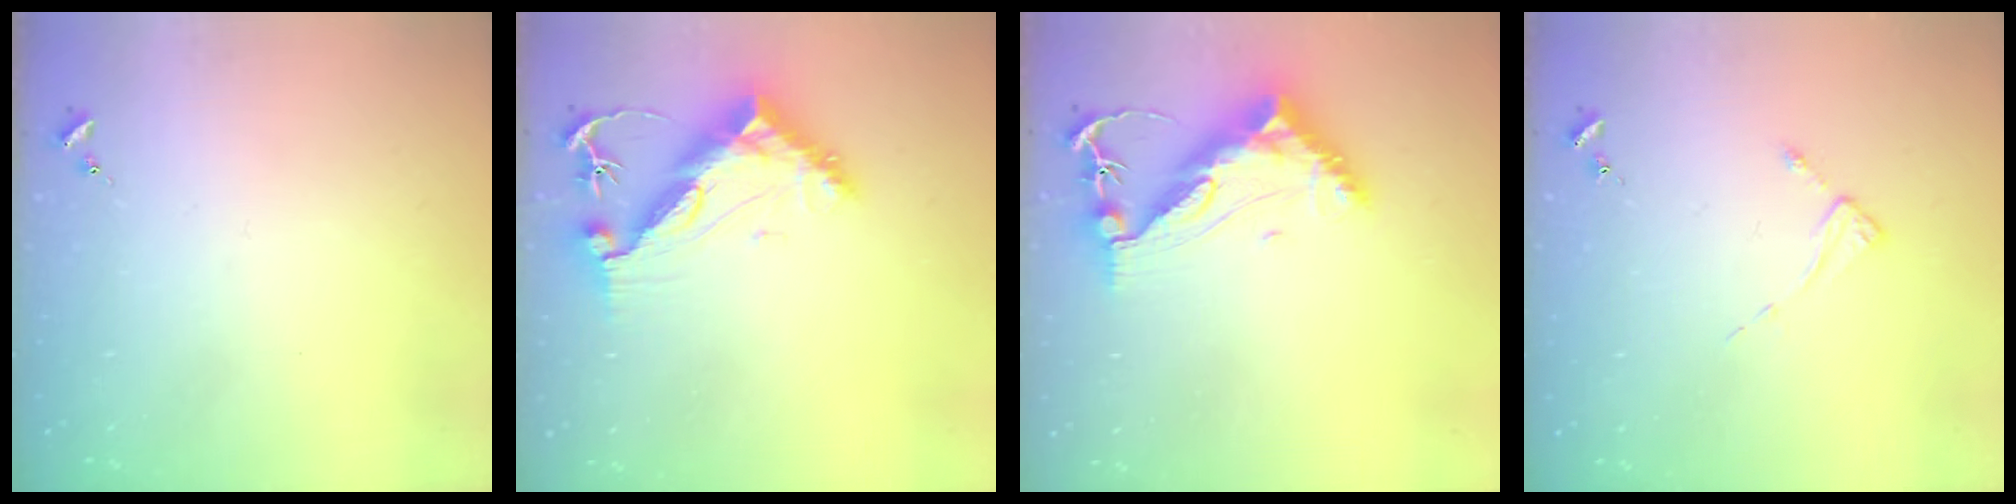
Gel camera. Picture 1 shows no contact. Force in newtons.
{"total": 12.2, "press": 12.1, "slide": 1.3}
{"total": 12.9, "press": 12.8, "slide": 1.5}
{"total": 2.5, "press": 2.5, "slide": 0.3}